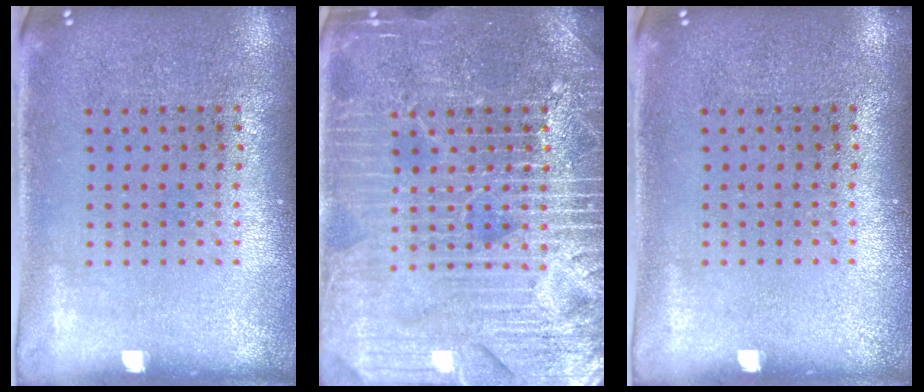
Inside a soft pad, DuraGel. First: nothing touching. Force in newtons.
{"total": 7.1, "press": 7.0, "slide": 0.9}
{"total": 0.0}